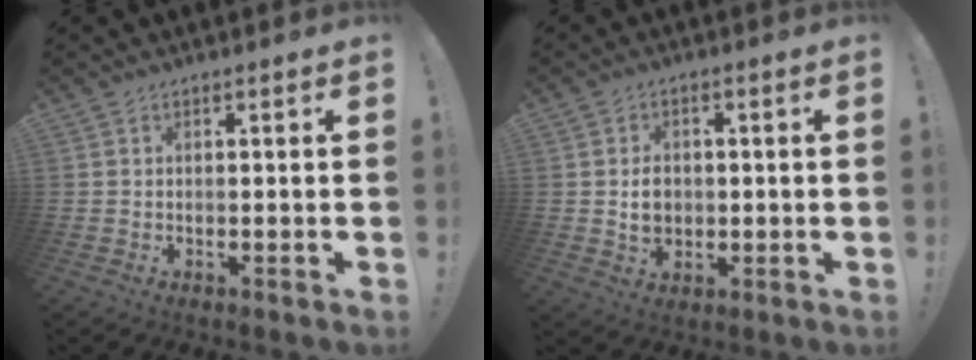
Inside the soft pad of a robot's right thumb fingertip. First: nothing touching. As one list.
[{"total": 5.6, "force": [-0.2, 4.5, 3.3], "torque": [-0.043, -0.001, -0.005]}]